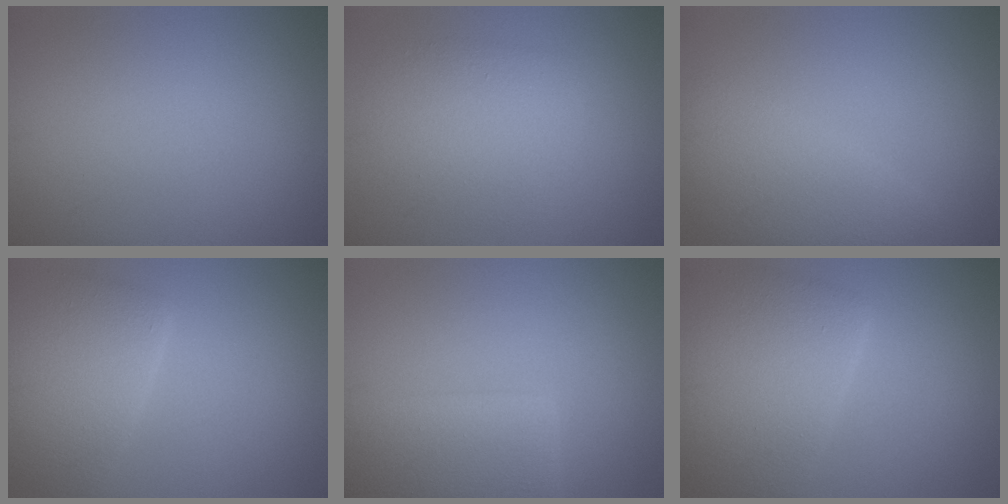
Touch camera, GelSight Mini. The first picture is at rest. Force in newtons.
{"total": 4.1, "press": 4.1, "slide": 0.3}
{"total": 4.3, "press": 4.3, "slide": 0.2}
{"total": 5.1, "press": 5.0, "slide": 0.5}
{"total": 6.7, "press": 6.7, "slide": 0.3}
{"total": 6.8, "press": 6.8, "slide": 0.6}